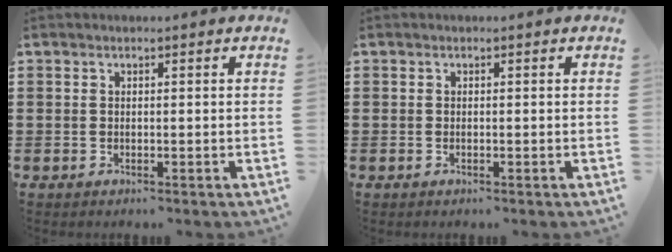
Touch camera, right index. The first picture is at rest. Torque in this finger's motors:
{"motor_torque": [-0.43, 0.96, 0.00, 0.01]}